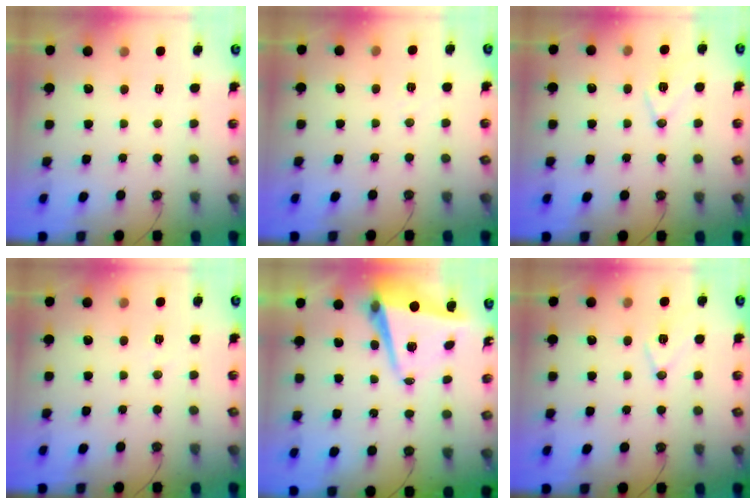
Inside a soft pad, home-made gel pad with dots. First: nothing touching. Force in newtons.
{"total": 4.5, "press": 3.8, "slide": 2.4}
{"total": 10.0, "press": 9.3, "slide": 3.6}
{"total": 5.4, "press": 3.0, "slide": 4.4}
{"total": 8.8, "press": 8.6, "slide": 1.5}
{"total": 10.0, "press": 9.3, "slide": 3.6}